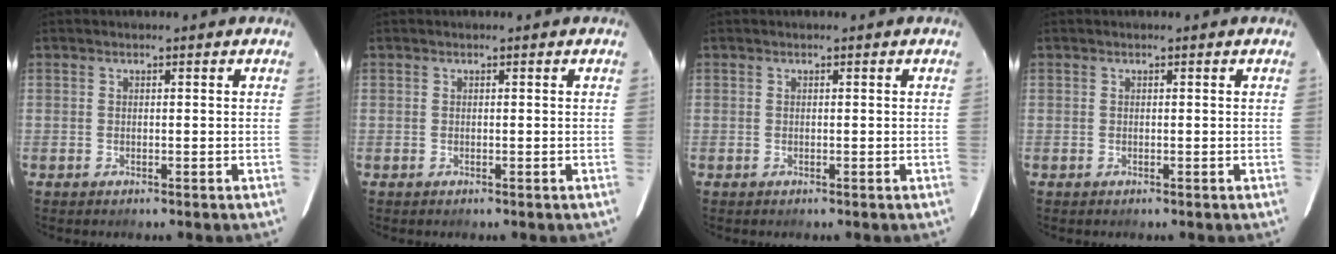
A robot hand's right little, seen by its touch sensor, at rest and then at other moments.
{"total": 0.0}
{"total": 0.0}
{"total": 0.0}